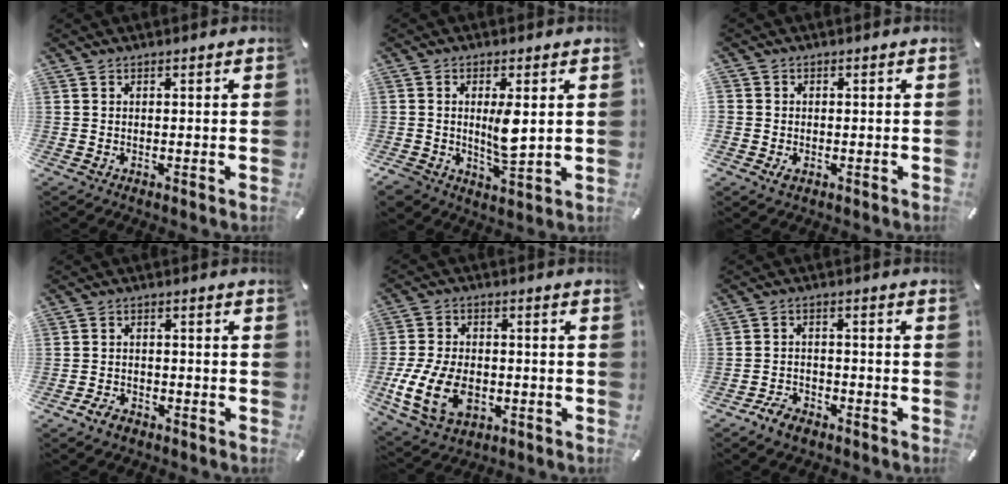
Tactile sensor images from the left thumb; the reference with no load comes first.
{"total": 7.3, "force": [0.8, 3.7, 6.3], "torque": [-0.116, -0.008, 0.012]}
{"total": 3.6, "force": [-0.5, 3.5, 0.4], "torque": [0.009, 0.004, -0.010]}
{"total": 3.5, "force": [-2.5, 2.0, 1.4], "torque": [-0.036, 0.010, -0.051]}
{"total": 13.7, "force": [-3.9, 9.4, 9.2], "torque": [-0.203, 0.003, -0.070]}
{"total": 4.8, "force": [-3.8, 2.6, 1.5], "torque": [-0.025, 0.023, -0.071]}